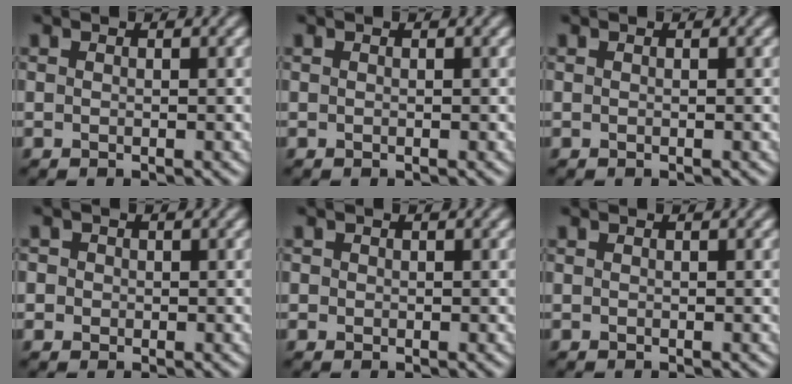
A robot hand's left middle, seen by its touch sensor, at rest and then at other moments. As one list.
[{"total": 0.0}, {"total": 0.0}, {"total": 1.9, "force": [0.2, 1.8, 0.4], "torque": [0.011, 0.011, -0.008]}, {"total": 0.5, "force": [0.0, 0.5, 0.0], "torque": [0.009, -0.002, -0.001]}, {"total": 0.0}]